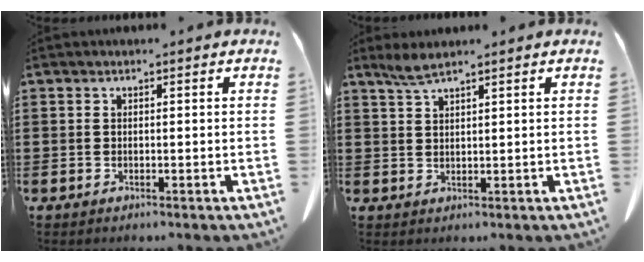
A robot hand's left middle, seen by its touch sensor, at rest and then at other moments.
{"total": 2.7, "force": [2.1, 0.3, 1.7], "torque": [-0.037, 0.002, 0.038]}